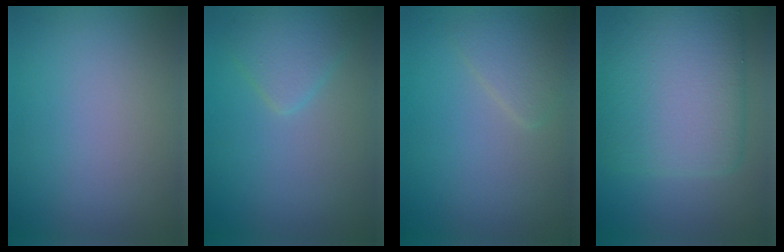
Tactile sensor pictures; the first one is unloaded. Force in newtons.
{"total": 2.6, "press": 2.6, "slide": 0.1}
{"total": 1.8, "press": 1.8, "slide": 0.1}
{"total": 9.6, "press": 9.6, "slide": 0.2}